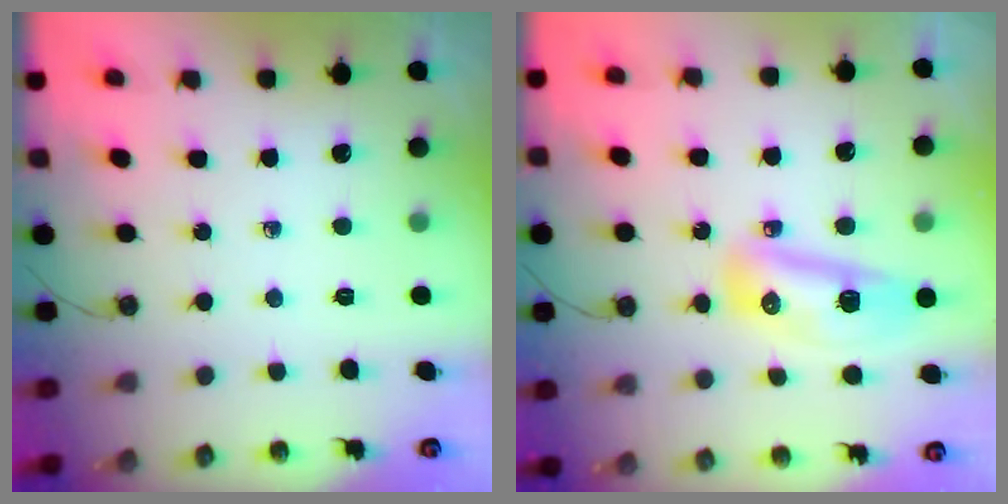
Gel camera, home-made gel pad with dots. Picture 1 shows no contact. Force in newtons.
{"total": 9.8, "press": 9.7, "slide": 1.3}